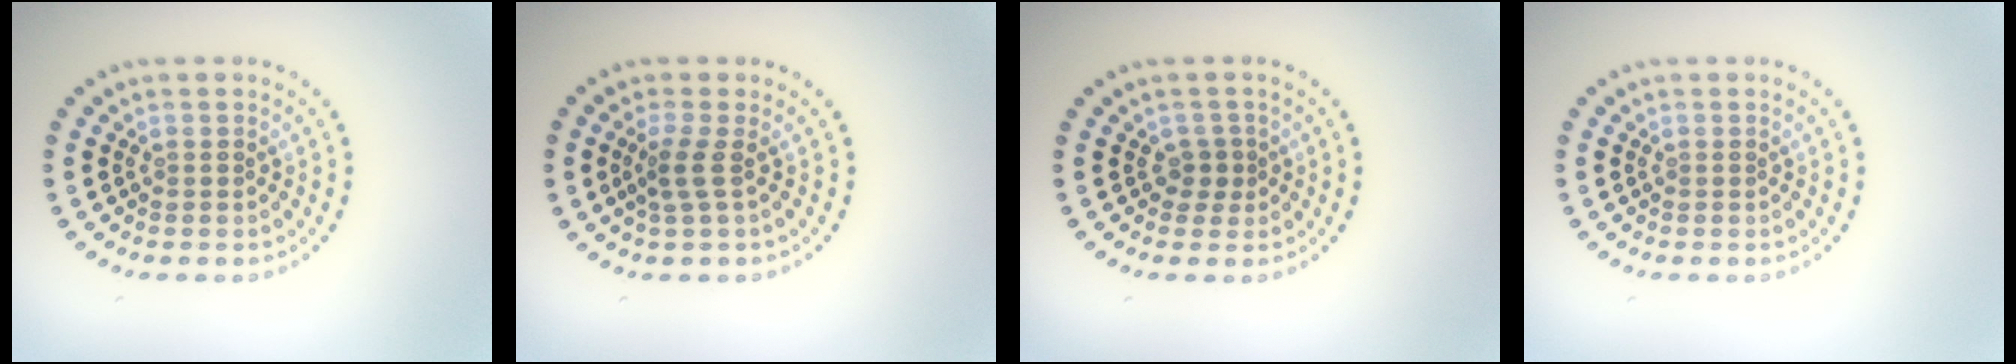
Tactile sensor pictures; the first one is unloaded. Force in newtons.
{"total": 1.9, "press": 1.2, "slide": 1.4}
{"total": 1.3, "press": 1.1, "slide": 0.8}
{"total": 0.0}